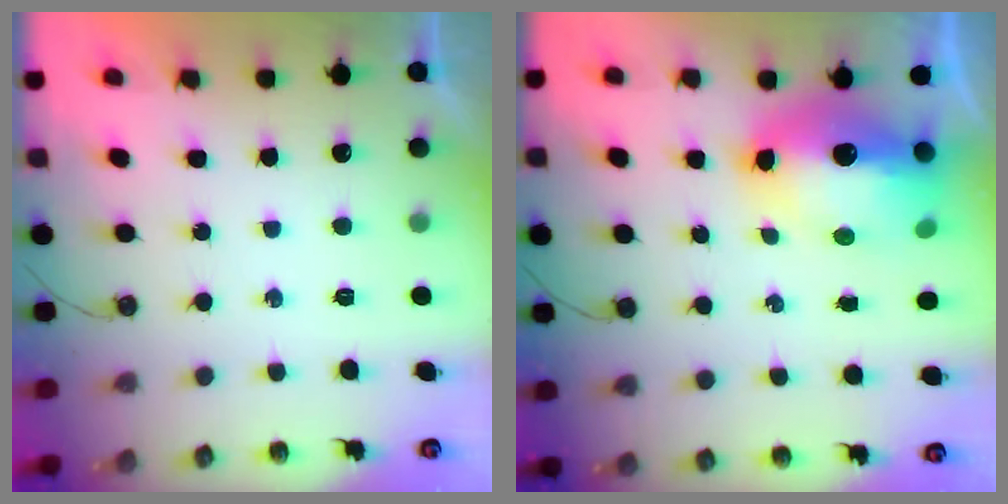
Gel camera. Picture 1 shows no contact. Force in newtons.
{"total": 15.0, "press": 14.9, "slide": 1.3}